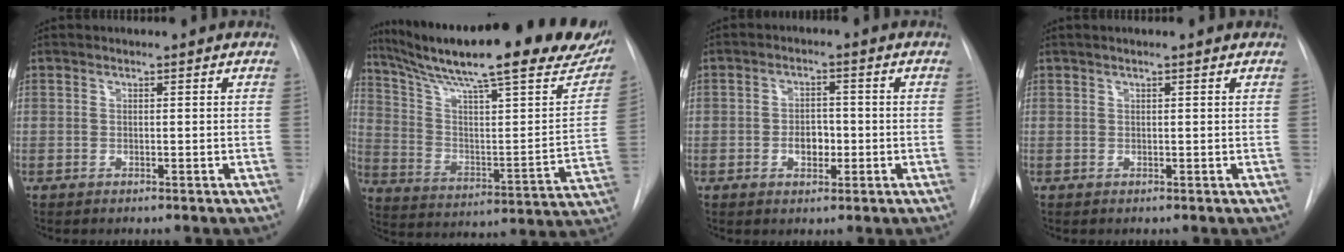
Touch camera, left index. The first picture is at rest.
{"total": 31.9, "force": [25.0, 5.0, 19.2], "torque": [-0.291, -0.041, 0.341]}
{"total": 3.7, "force": [-0.9, 2.4, 2.7], "torque": [-0.041, 0.005, -0.012]}
{"total": 1.9, "force": [1.5, -0.1, 1.2], "torque": [-0.017, 0.021, 0.023]}